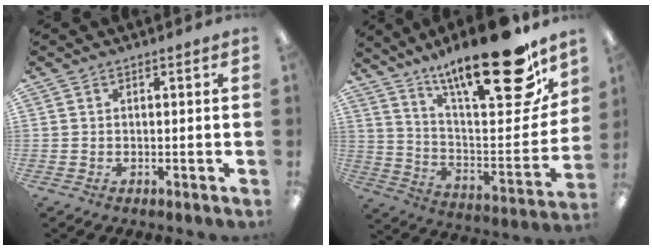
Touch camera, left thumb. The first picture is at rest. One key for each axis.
{"total": 26.2, "fx": 18.5, "fy": 6.8, "fz": 17.2, "tx": -0.251, "ty": -0.128, "tz": 0.299}